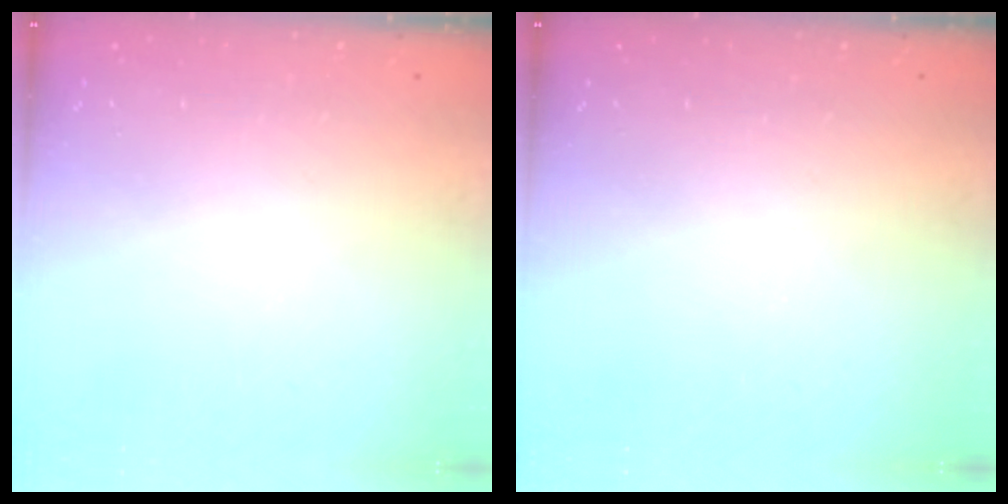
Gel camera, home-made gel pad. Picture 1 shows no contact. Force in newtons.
{"total": 0.0}